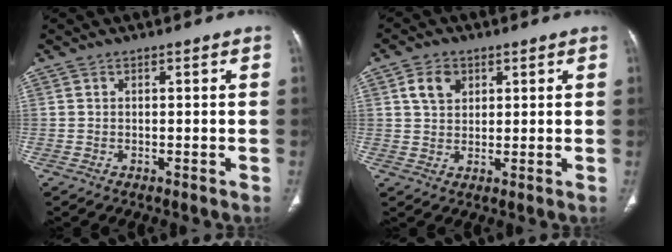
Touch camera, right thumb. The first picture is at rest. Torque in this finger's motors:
{"motor_torque": [0.92, 0.90, 0.40, 0.45, 0.03]}